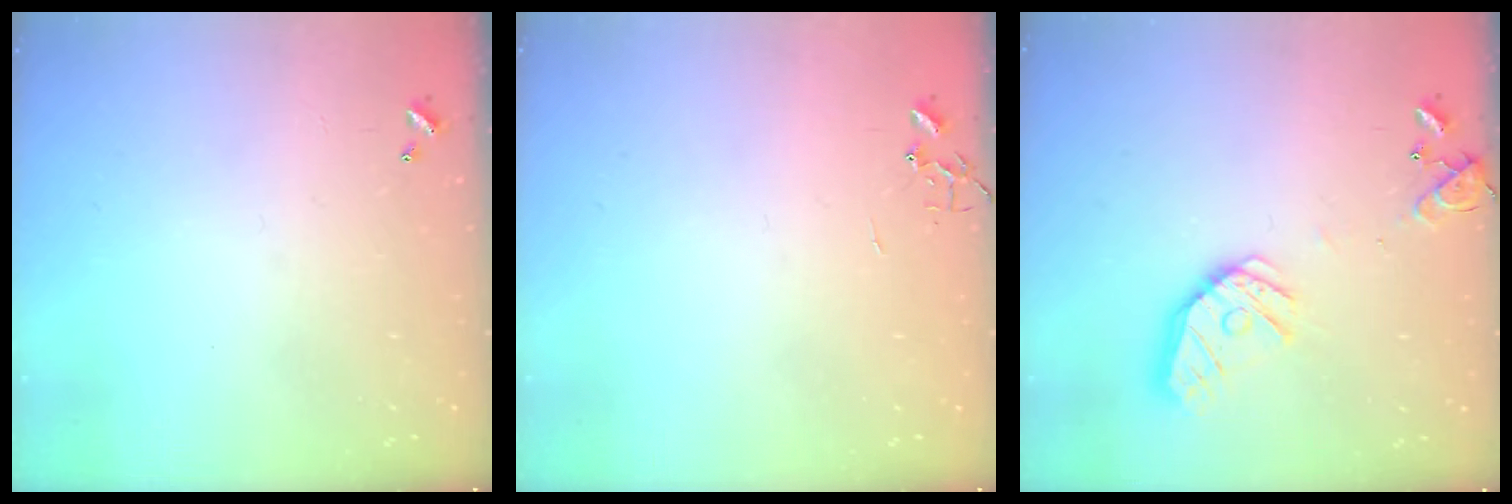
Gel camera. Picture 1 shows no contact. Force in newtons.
{"total": 0.0}
{"total": 15.8, "press": 15.5, "slide": 2.5}